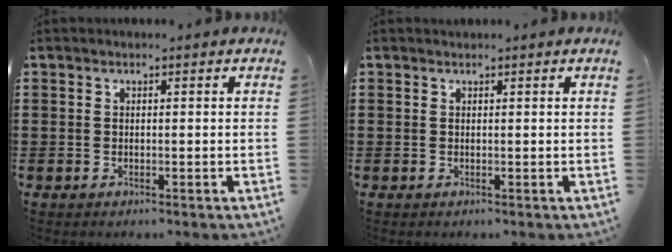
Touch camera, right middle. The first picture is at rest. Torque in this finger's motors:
{"motor_torque": [-0.23, -0.11, 0.08, -0.01]}